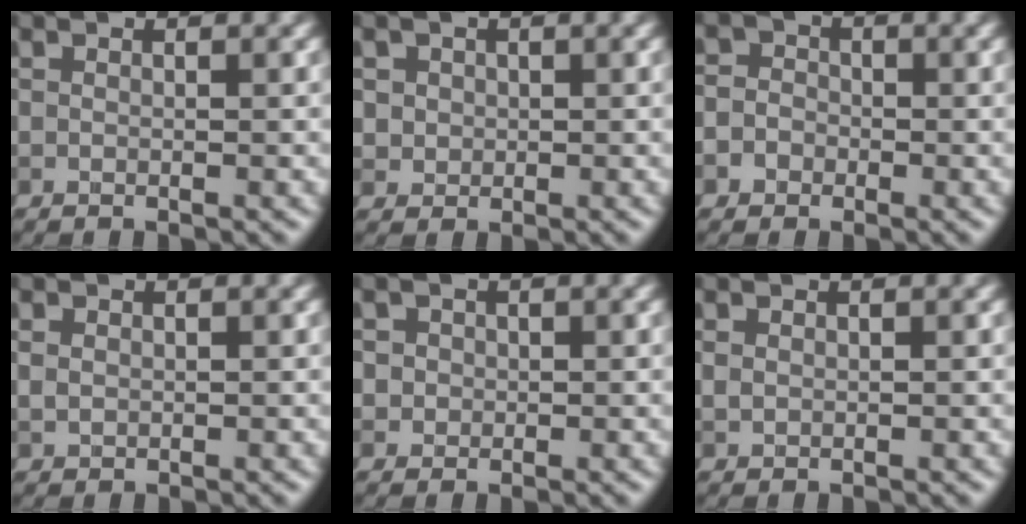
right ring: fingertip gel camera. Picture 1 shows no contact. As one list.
[{"total": 2.1, "force": [0.7, 1.8, 0.7], "torque": [-0.014, 0.001, 0.024]}, {"total": 3.4, "force": [-0.9, 3.2, 0.9], "torque": [0.018, 0.016, -0.047]}, {"total": 1.0, "force": [0.2, 0.9, 0.5], "torque": [-0.011, -0.001, 0.007]}, {"total": 1.8, "force": [0.5, 1.6, 0.6], "torque": [0.000, 0.003, 0.012]}, {"total": 0.7, "force": [0.2, 0.6, 0.3], "torque": [-0.008, -0.002, 0.007]}]